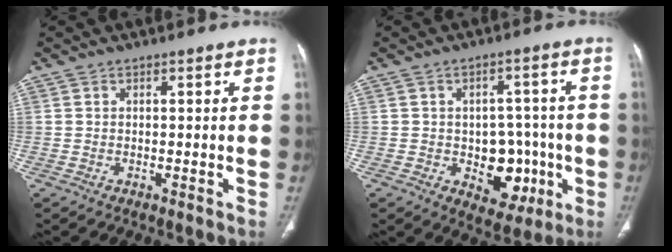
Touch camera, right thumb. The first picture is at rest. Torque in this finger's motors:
{"motor_torque": [3.31, 1.70, 0.71, -0.41, 0.13]}